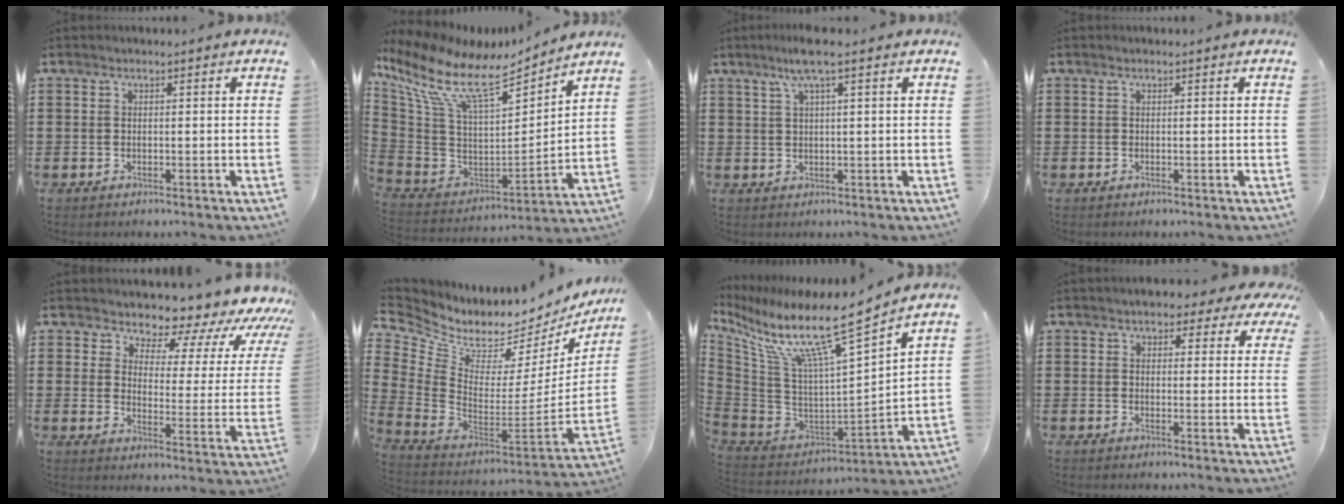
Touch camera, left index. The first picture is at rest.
{"total": 11.5, "force": [8.2, 3.5, 7.3], "torque": [-0.180, -0.064, 0.140]}
{"total": 4.4, "force": [2.3, -0.2, 3.7], "torque": [-0.077, 0.003, 0.040]}
{"total": 0.0}
{"total": 6.0, "force": [5.3, 2.0, 2.0], "torque": [-0.047, -0.051, 0.085]}
{"total": 3.4, "force": [2.8, 1.8, 0.6], "torque": [-0.045, -0.054, 0.042]}
{"total": 11.9, "force": [8.1, 0.8, 8.7], "torque": [-0.179, -0.067, 0.126]}
{"total": 3.4, "force": [2.8, 1.3, 1.5], "torque": [-0.025, -0.009, 0.047]}